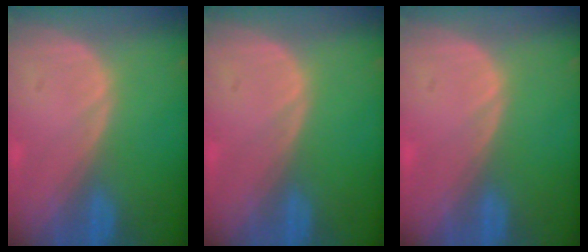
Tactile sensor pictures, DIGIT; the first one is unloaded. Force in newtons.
{"total": 0.0}
{"total": 0.7, "press": 0.1, "slide": 0.7}